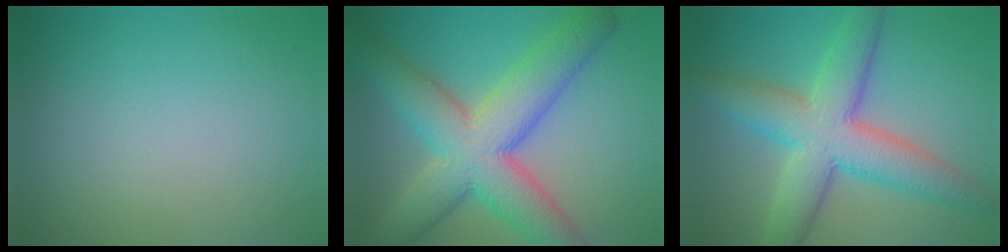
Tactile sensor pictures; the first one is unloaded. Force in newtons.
{"total": 10.8, "press": 10.8, "slide": 0.4}
{"total": 8.5, "press": 8.5, "slide": 0.3}